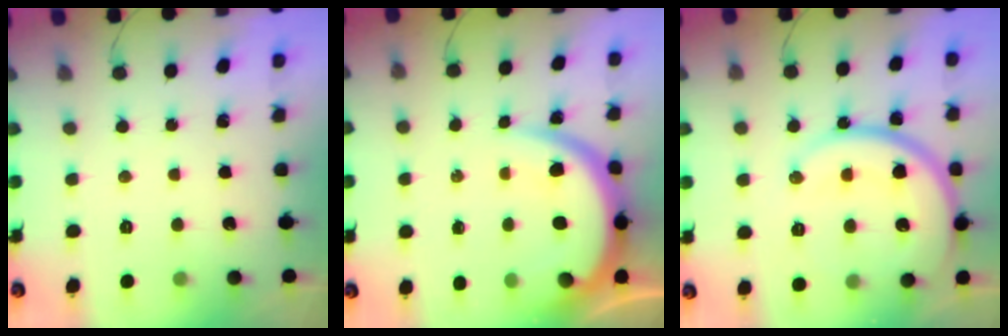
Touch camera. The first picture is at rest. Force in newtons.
{"total": 12.0, "press": 12.0, "slide": 1.2}
{"total": 17.6, "press": 17.5, "slide": 1.8}